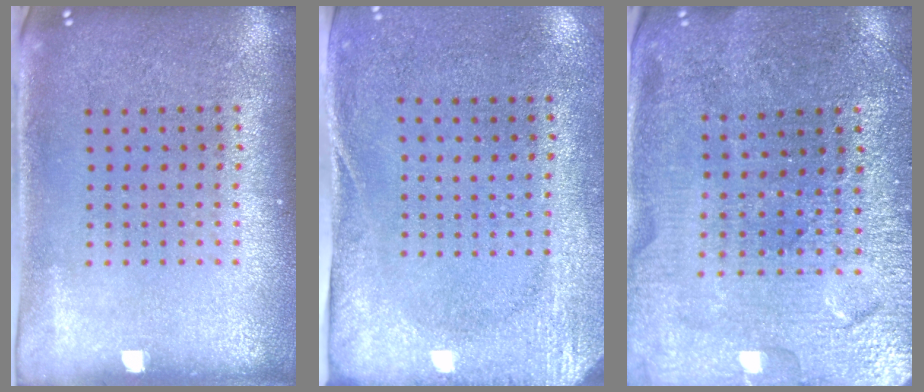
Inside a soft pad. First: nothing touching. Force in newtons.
{"total": 2.7, "press": 2.1, "slide": 1.7}
{"total": 3.1, "press": 3.1, "slide": 0.1}